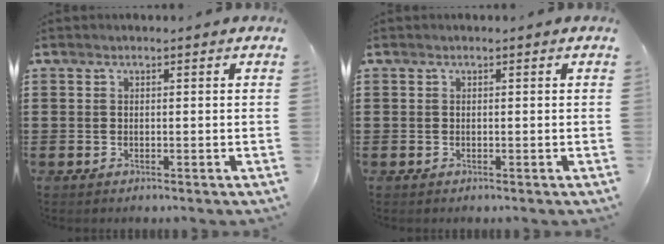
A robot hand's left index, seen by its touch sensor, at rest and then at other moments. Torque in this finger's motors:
{"motor_torque": [0.00, 0.00, 0.00, 0.00]}